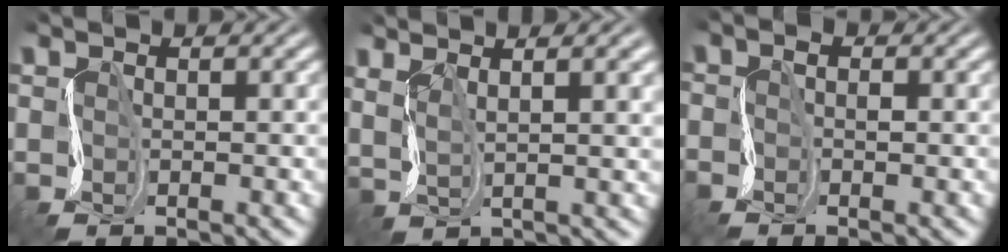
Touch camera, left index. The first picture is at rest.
{"total": 8.0, "force": [4.1, 3.4, 6.0], "torque": [-0.124, 0.035, 0.062]}
{"total": 1.2, "force": [-1.1, 0.0, 0.6], "torque": [-0.018, -0.001, -0.024]}